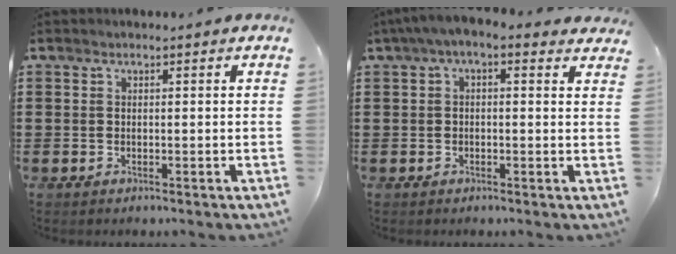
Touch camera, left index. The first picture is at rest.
{"total": 2.1, "force": [0.3, 0.9, 1.9], "torque": [-0.038, 0.002, 0.000]}